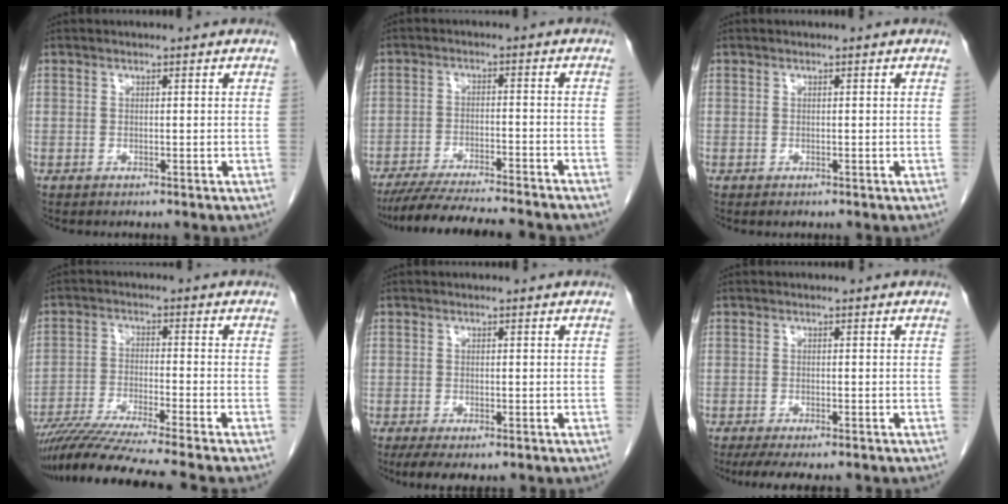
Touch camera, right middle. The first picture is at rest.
{"total": 17.0, "force": [-15.1, 1.5, 7.7], "torque": [-0.128, -0.025, -0.217]}
{"total": 0.6, "force": [-0.4, 0.3, 0.2], "torque": [-0.004, 0.000, -0.004]}
{"total": 13.8, "force": [-11.9, -1.8, 6.8], "torque": [-0.104, -0.031, -0.194]}
{"total": 4.8, "force": [-3.2, 1.8, 3.1], "torque": [-0.049, -0.011, -0.049]}
{"total": 7.5, "force": [-6.0, 1.9, 4.0], "torque": [-0.053, -0.009, -0.089]}